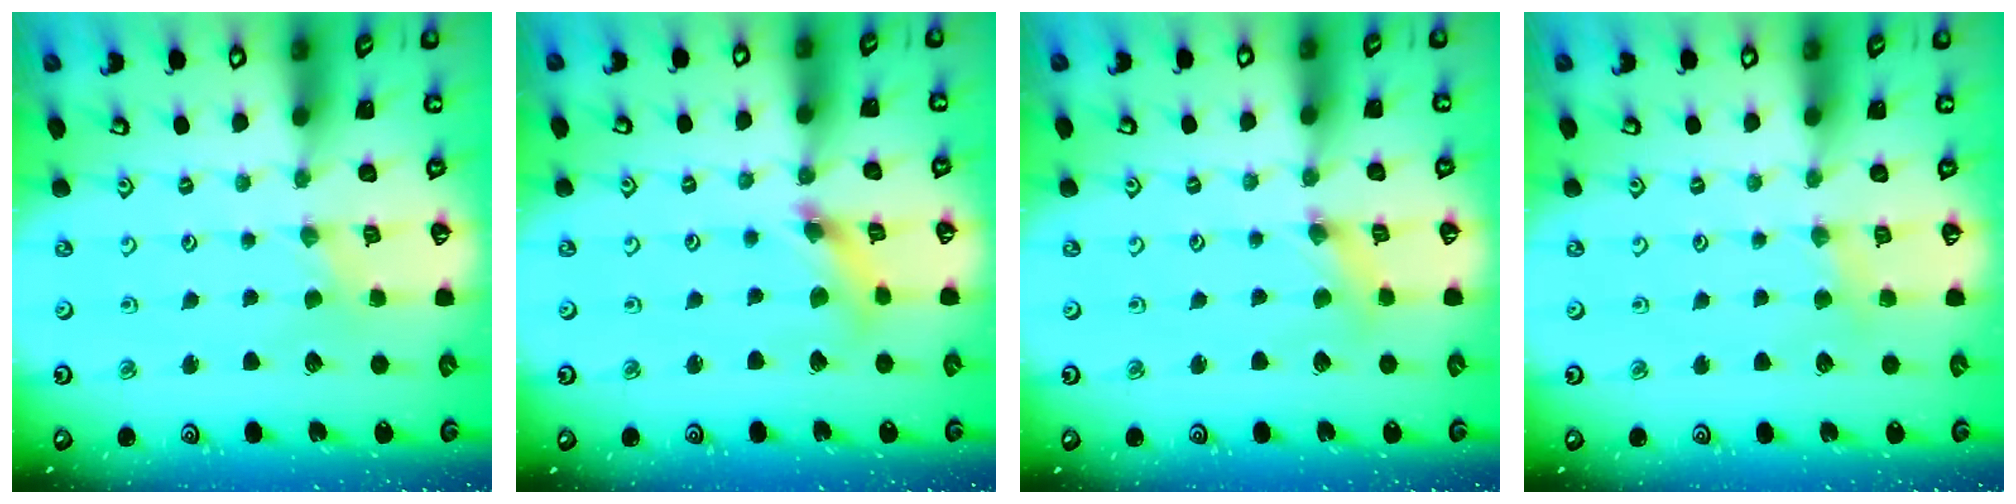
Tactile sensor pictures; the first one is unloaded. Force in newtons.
{"total": 6.3, "press": 6.3, "slide": 0.7}
{"total": 2.4, "press": 2.3, "slide": 0.4}
{"total": 3.0, "press": 3.0, "slide": 0.5}